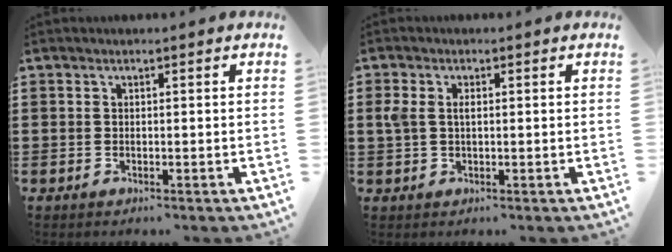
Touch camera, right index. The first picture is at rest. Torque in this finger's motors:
{"motor_torque": [0.44, -0.12, 0.13, 0.08]}